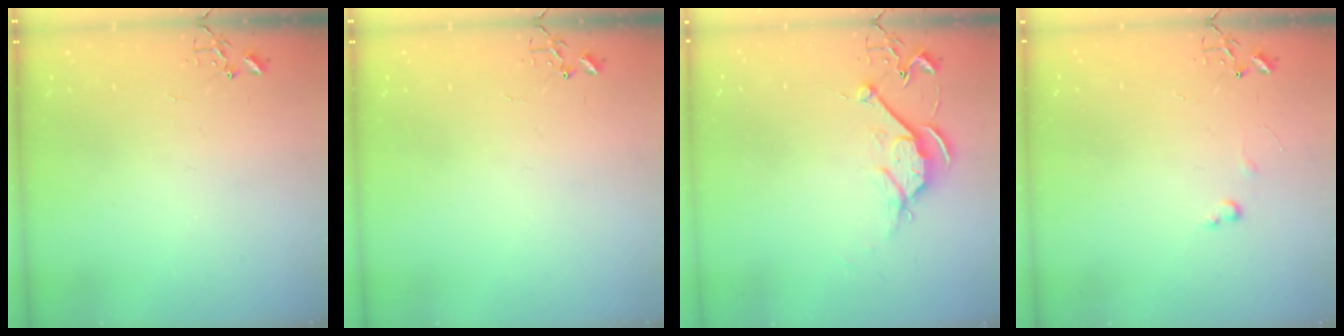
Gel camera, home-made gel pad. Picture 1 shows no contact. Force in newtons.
{"total": 0.0}
{"total": 7.9, "press": 7.8, "slide": 0.9}
{"total": 4.2, "press": 4.2, "slide": 0.6}